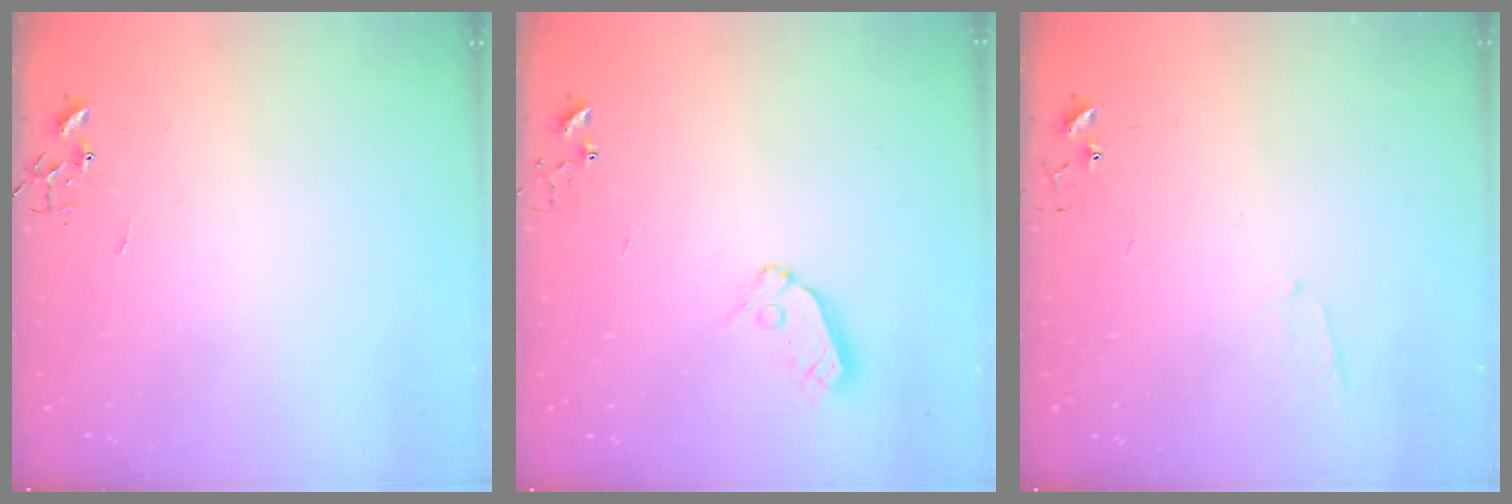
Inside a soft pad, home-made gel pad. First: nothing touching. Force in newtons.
{"total": 7.0, "press": 7.0, "slide": 0.6}
{"total": 5.1, "press": 5.1, "slide": 0.5}